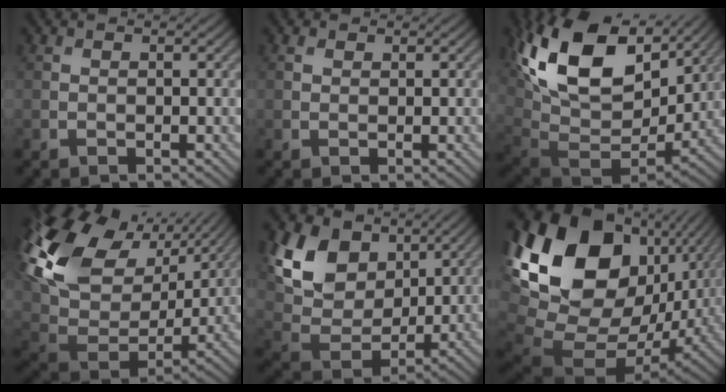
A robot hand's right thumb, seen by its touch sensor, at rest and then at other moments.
{"total": 0.9, "force": [0.5, 0.7, 0.4], "torque": [-0.009, 0.000, 0.010]}
{"total": 19.8, "force": [8.8, 11.8, 13.3], "torque": [-0.273, 0.031, 0.160]}
{"total": 18.1, "force": [8.2, 11.2, 11.7], "torque": [-0.301, 0.025, 0.160]}
{"total": 12.2, "force": [5.4, 8.3, 7.0], "torque": [-0.172, 0.006, 0.097]}
{"total": 21.8, "force": [5.6, 15.0, 14.8], "torque": [-0.326, 0.001, 0.133]}